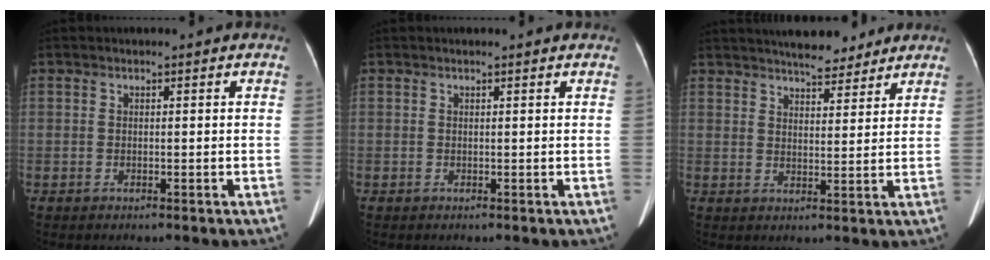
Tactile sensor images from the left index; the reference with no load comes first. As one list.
[{"total": 1.1, "force": [0.9, 0.4, 0.2], "torque": [-0.010, 0.018, 0.011]}, {"total": 9.5, "force": [8.3, 2.3, 4.0], "torque": [-0.055, 0.011, 0.117]}]